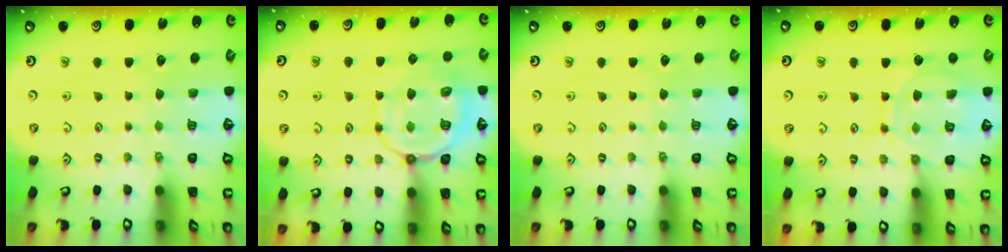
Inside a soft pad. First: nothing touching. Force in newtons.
{"total": 11.3, "press": 11.2, "slide": 1.2}
{"total": 0.0}
{"total": 11.8, "press": 11.8, "slide": 0.8}